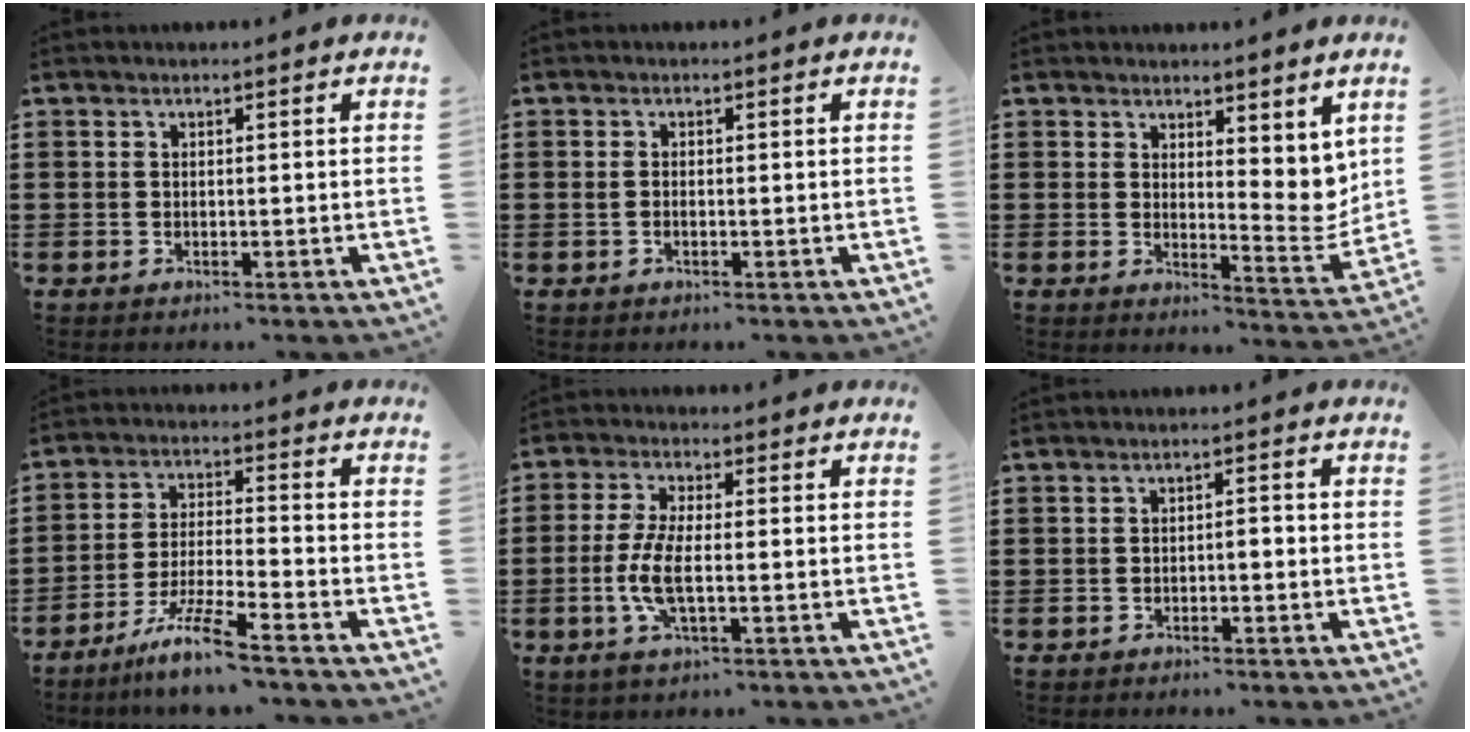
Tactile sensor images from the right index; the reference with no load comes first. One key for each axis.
{"total": 0.7, "fx": -0.3, "fy": 0.1, "fz": 0.6, "tx": -0.014, "ty": -0.006, "tz": -0.005}
{"total": 5.9, "fx": 4.1, "fy": 2.8, "fz": 3.2, "tx": -0.040, "ty": -0.029, "tz": 0.074}
{"total": 8.4, "fx": -6.6, "fy": -0.1, "fz": 5.2, "tx": -0.116, "ty": -0.014, "tz": -0.132}
{"total": 6.5, "fx": -1.5, "fy": 1.9, "fz": 6.0, "tx": -0.141, "ty": -0.013, "tz": -0.036}
{"total": 1.1, "fx": -0.7, "fy": 0.4, "fz": 0.8, "tx": -0.017, "ty": -0.002, "tz": -0.013}